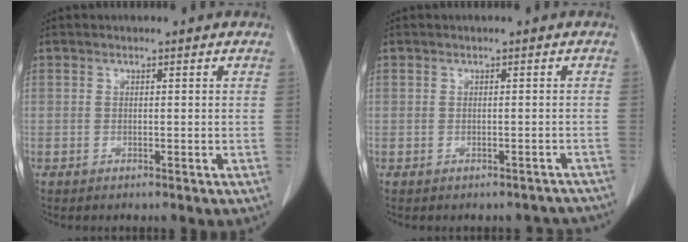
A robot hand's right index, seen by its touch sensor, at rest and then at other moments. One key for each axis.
{"total": 2.6, "fx": -2.0, "fy": 1.6, "fz": 0.1, "tx": 0.004, "ty": 0.025, "tz": -0.023}